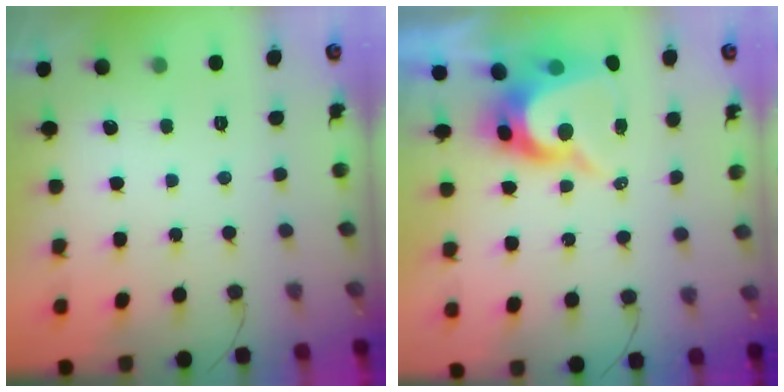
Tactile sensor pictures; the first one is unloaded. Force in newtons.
{"total": 10.2, "press": 10.2, "slide": 0.7}